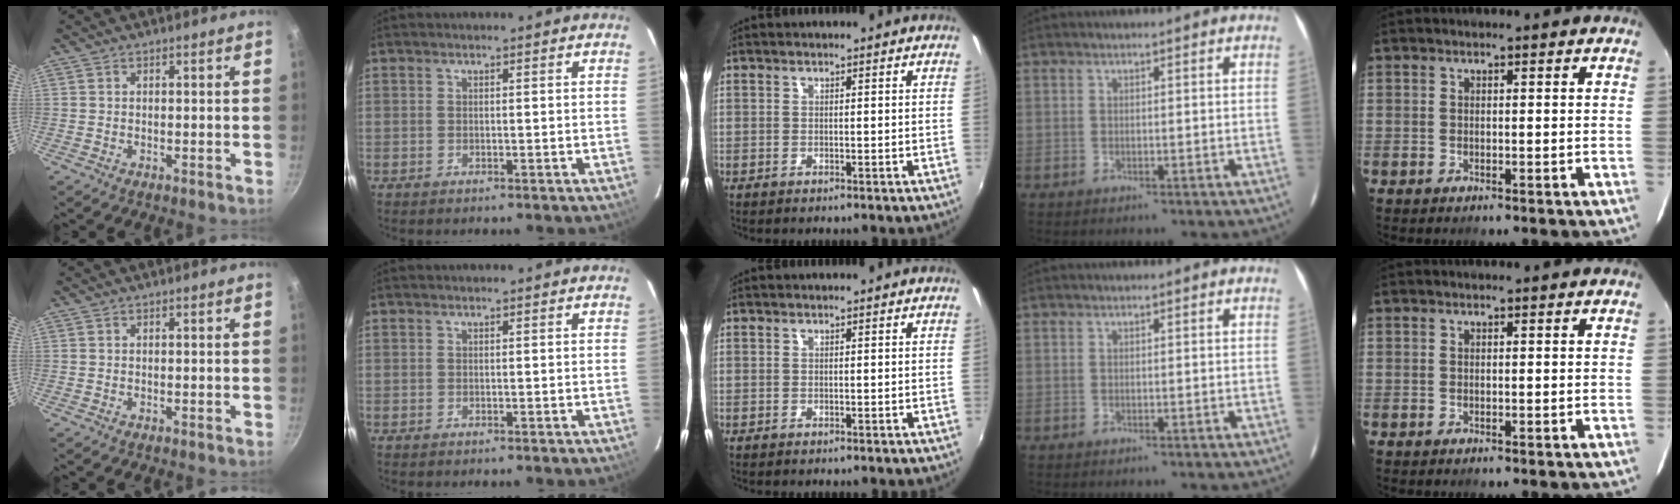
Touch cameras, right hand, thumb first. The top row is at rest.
{}